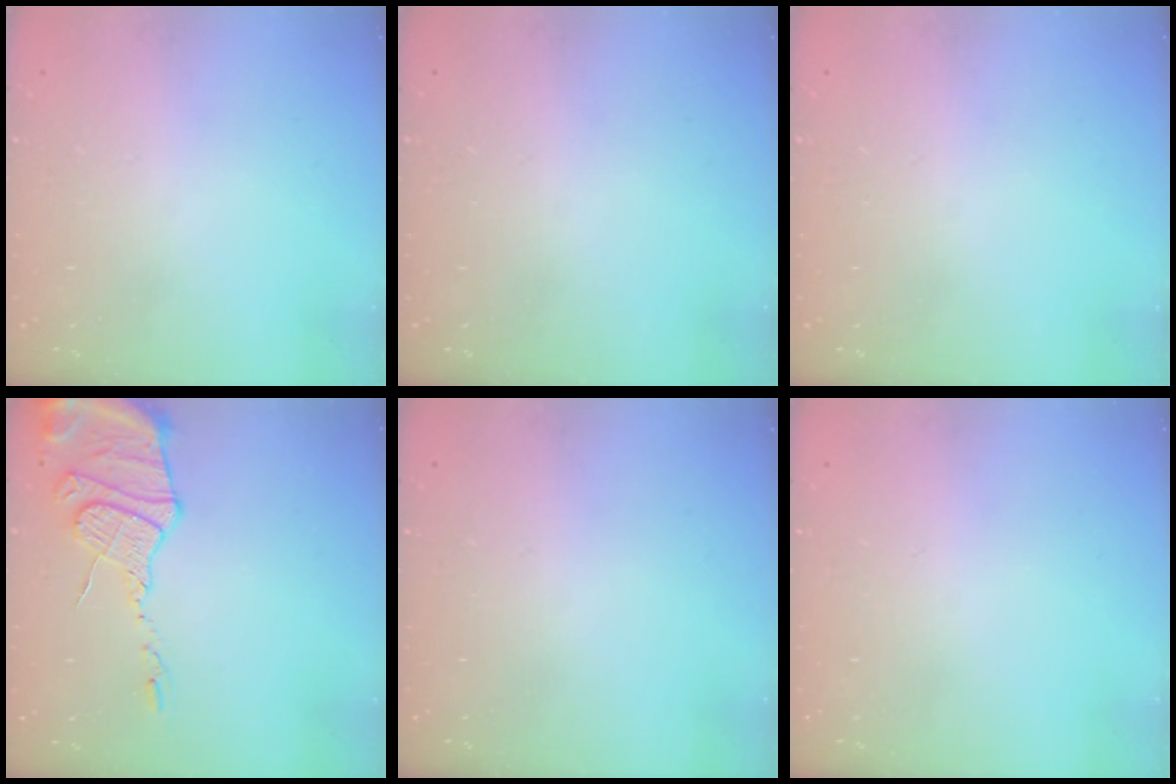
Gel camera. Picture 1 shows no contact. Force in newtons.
{"total": 0.0}
{"total": 0.0}
{"total": 14.4, "press": 14.4, "slide": 1.4}
{"total": 0.0}
{"total": 0.0}